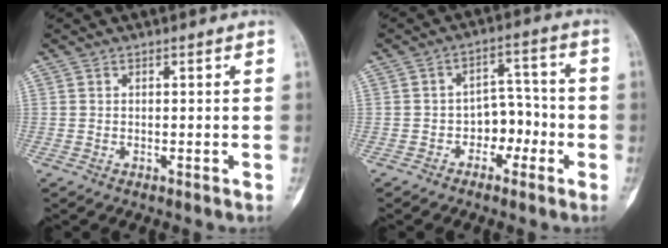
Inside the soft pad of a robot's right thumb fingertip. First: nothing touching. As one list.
[{"total": 6.4, "force": [-2.4, 4.8, 3.6], "torque": [-0.017, 0.039, -0.045]}]